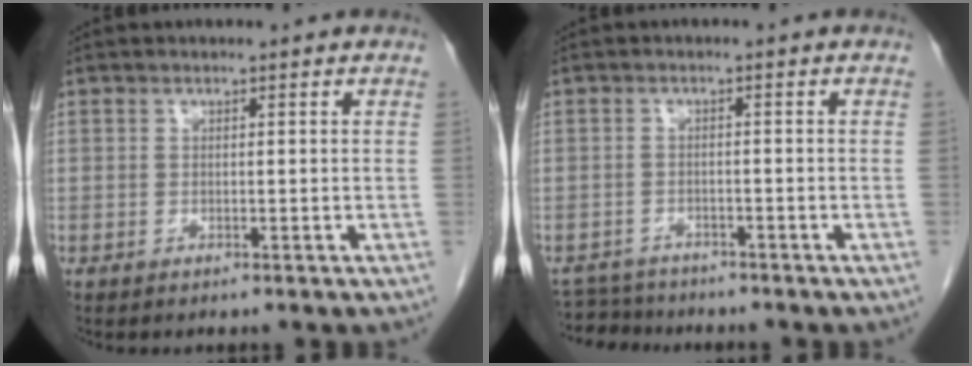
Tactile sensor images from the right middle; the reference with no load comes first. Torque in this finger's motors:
{"motor_torque": [-0.50, -0.58, -0.28, -0.05]}